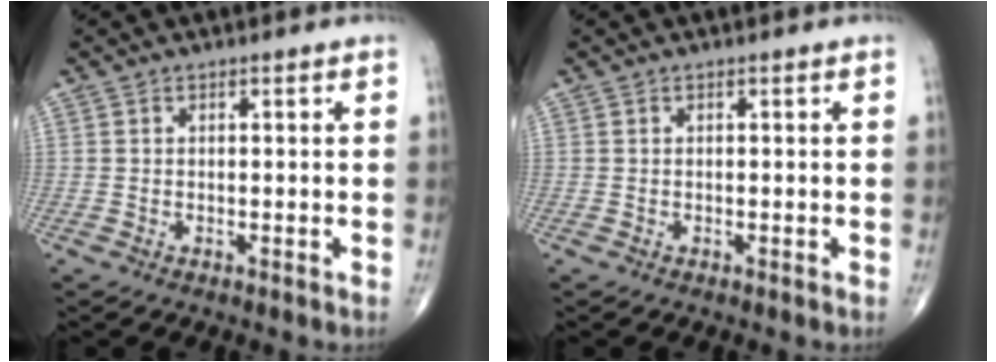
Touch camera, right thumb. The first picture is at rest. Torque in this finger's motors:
{"motor_torque": [0.00, 0.00, 0.00, 0.00, 0.01]}